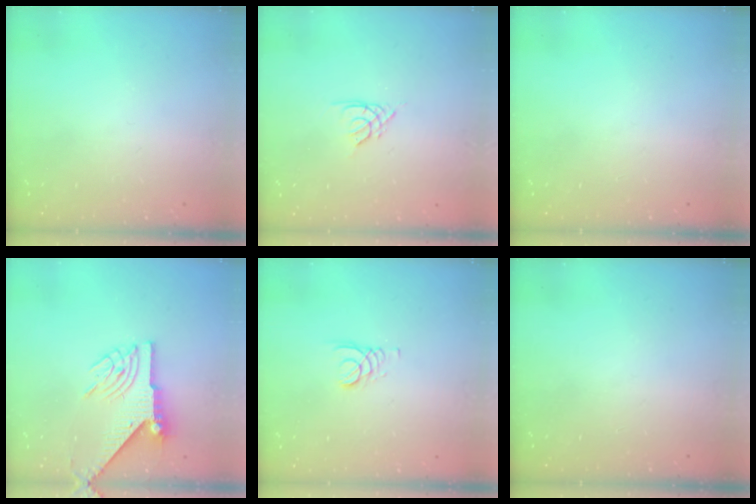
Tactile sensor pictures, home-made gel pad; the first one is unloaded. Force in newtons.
{"total": 2.6, "press": 2.6, "slide": 0.3}
{"total": 0.0}
{"total": 8.0, "press": 7.9, "slide": 1.2}
{"total": 2.4, "press": 2.4, "slide": 0.2}
{"total": 0.0}